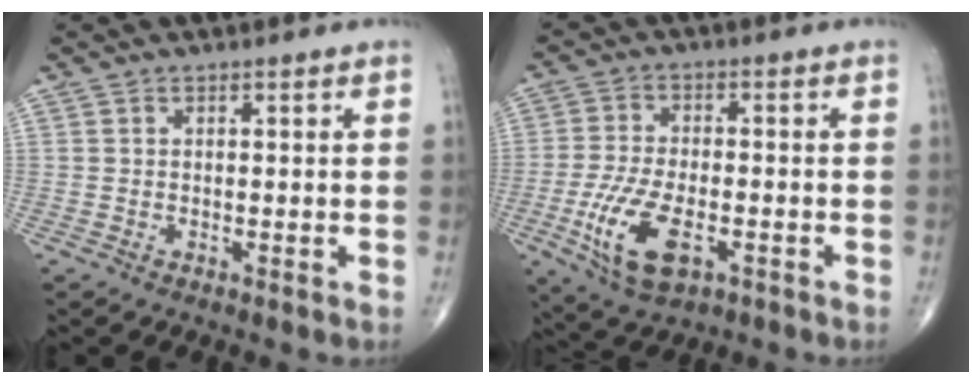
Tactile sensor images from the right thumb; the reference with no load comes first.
{"total": 11.6, "force": [-4.1, 5.6, 9.3], "torque": [-0.189, 0.003, -0.069]}